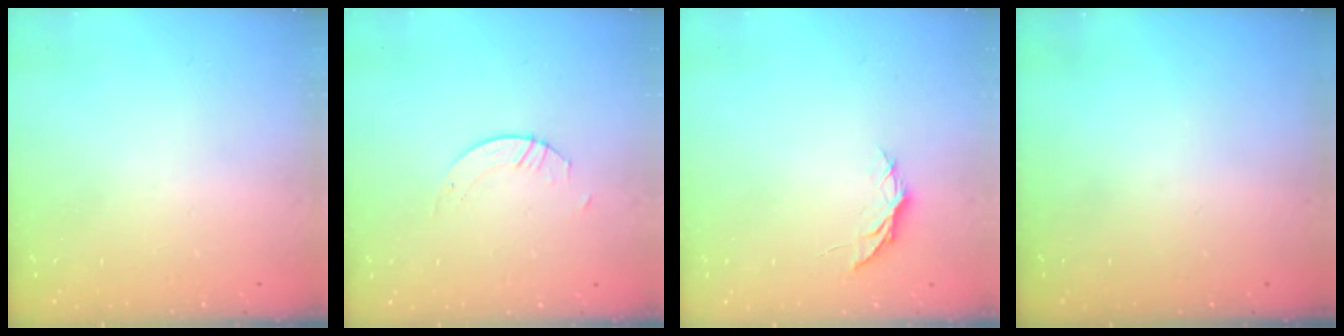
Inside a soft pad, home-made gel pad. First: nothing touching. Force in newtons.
{"total": 2.6, "press": 2.6, "slide": 0.2}
{"total": 5.1, "press": 5.1, "slide": 0.4}
{"total": 0.0}